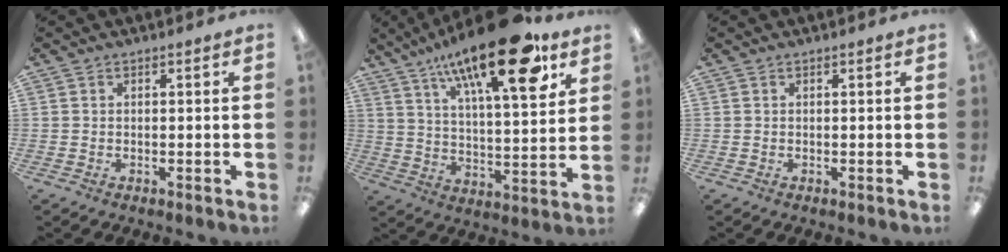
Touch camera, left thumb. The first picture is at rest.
{"total": 22.7, "force": [14.1, 6.9, 16.3], "torque": [-0.253, -0.072, 0.223]}
{"total": 0.0}